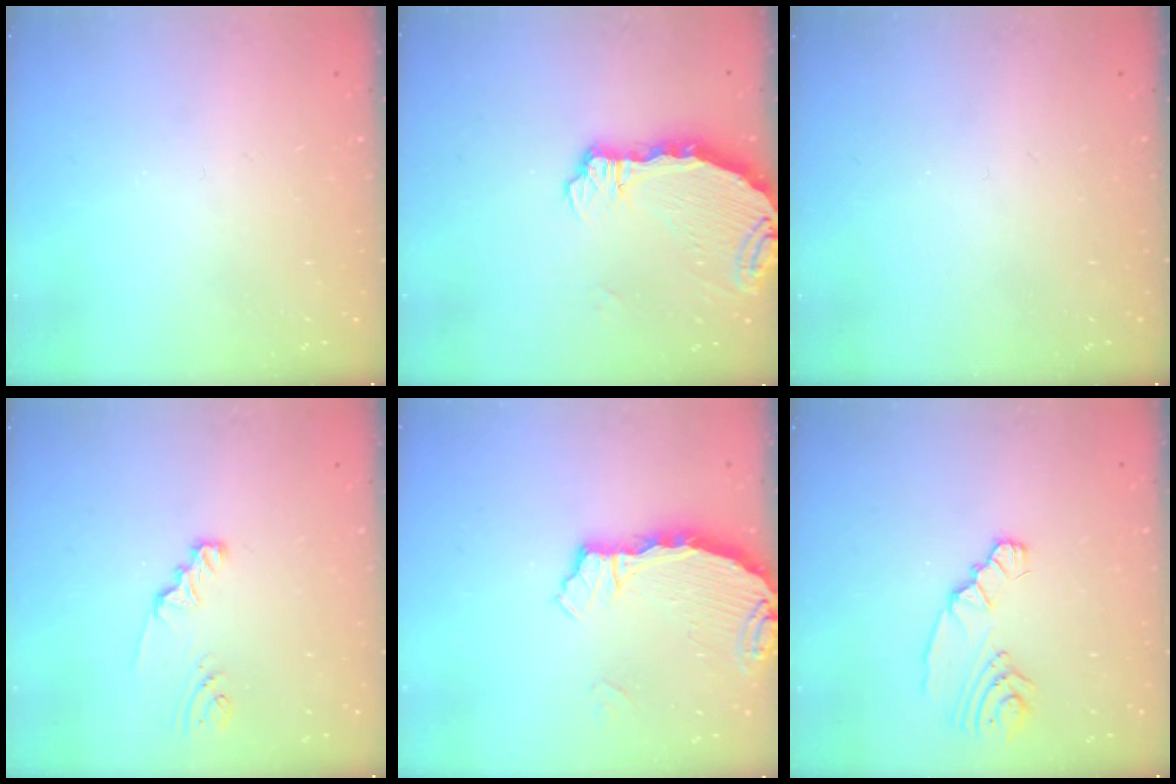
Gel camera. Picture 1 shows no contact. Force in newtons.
{"total": 7.0, "press": 6.1, "slide": 3.5}
{"total": 0.0}
{"total": 2.1, "press": 2.1, "slide": 0.2}
{"total": 3.3, "press": 3.3, "slide": 0.4}
{"total": 6.7, "press": 6.7, "slide": 0.7}